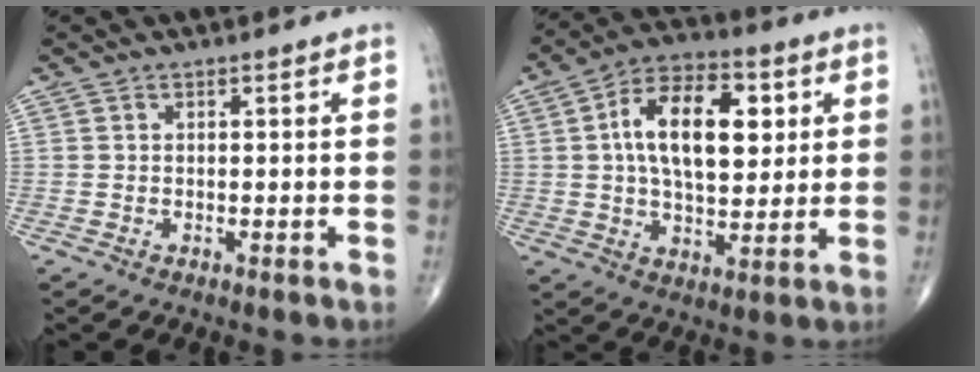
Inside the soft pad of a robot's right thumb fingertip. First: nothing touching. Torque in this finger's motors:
{"motor_torque": [-0.09, 0.92, 1.27, 0.30, 0.16]}